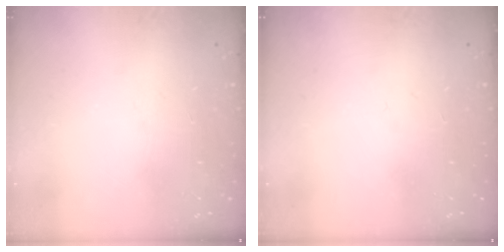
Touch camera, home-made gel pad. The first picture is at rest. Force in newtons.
{"total": 0.0}